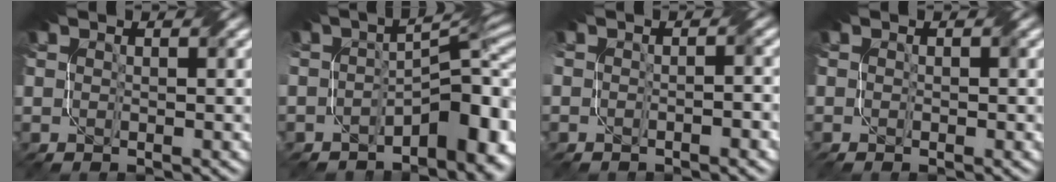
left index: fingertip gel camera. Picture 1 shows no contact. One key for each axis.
{"total": 8.7, "fx": -3.4, "fy": 4.3, "fz": 6.8, "tx": -0.080, "ty": 0.003, "tz": -0.049}
{"total": 1.9, "fx": -1.3, "fy": 0.5, "fz": 1.3, "tx": -0.008, "ty": 0.003, "tz": -0.016}
{"total": 0.9, "fx": -0.4, "fy": 0.4, "fz": 0.7, "tx": -0.007, "ty": -0.003, "tz": 0.000}